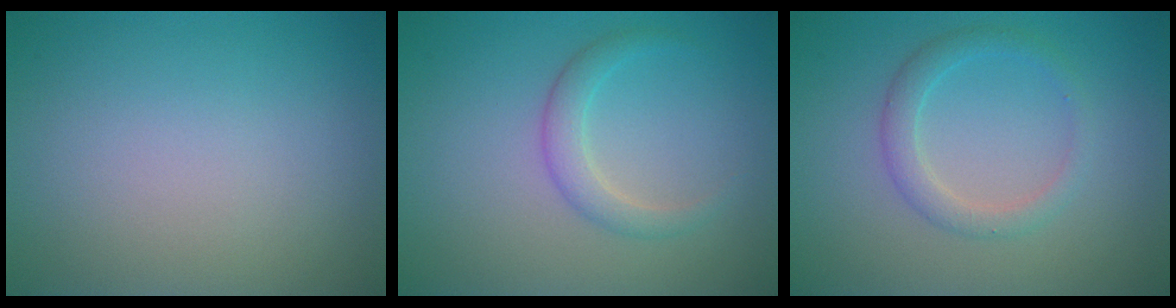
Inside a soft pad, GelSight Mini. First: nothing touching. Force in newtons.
{"total": 2.1, "press": 2.1, "slide": 0.1}
{"total": 2.2, "press": 2.2, "slide": 0.0}